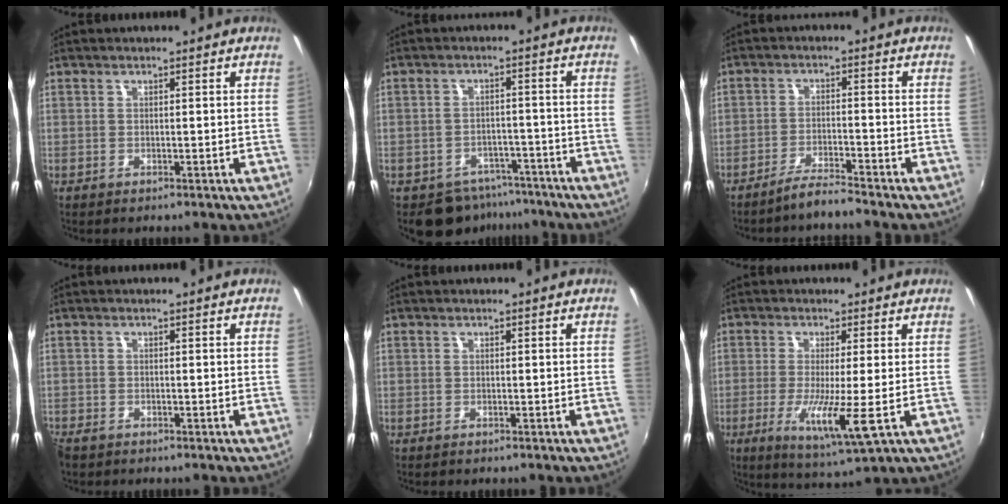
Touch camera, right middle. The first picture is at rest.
{"total": 7.9, "force": [-6.0, 4.9, 1.5], "torque": [-0.034, 0.016, -0.073]}
{"total": 4.3, "force": [-4.0, -0.3, 1.5], "torque": [-0.048, 0.001, -0.074]}
{"total": 2.2, "force": [-1.7, 1.1, 0.8], "torque": [-0.021, -0.009, -0.034]}
{"total": 0.6, "force": [-0.4, 0.4, 0.0], "torque": [0.000, -0.001, -0.009]}
{"total": 8.9, "force": [-2.1, 0.1, 8.6], "torque": [-0.174, -0.026, -0.041]}